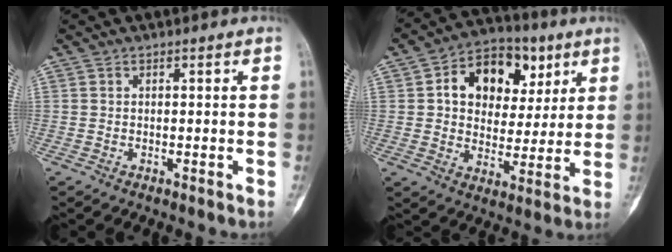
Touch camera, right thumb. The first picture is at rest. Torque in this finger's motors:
{"motor_torque": [0.19, 3.18, 0.26, -0.09, 0.07]}